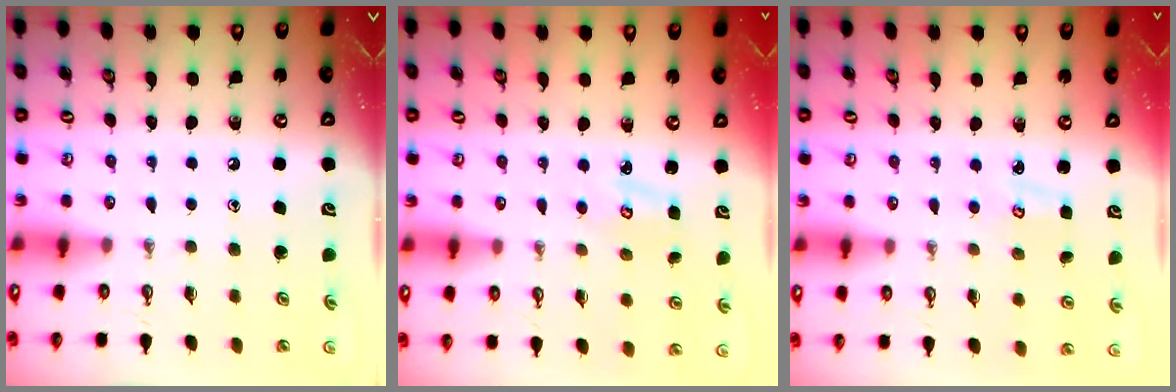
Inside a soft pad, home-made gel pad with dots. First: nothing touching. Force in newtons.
{"total": 2.9, "press": 2.9, "slide": 0.3}
{"total": 2.6, "press": 2.6, "slide": 0.3}